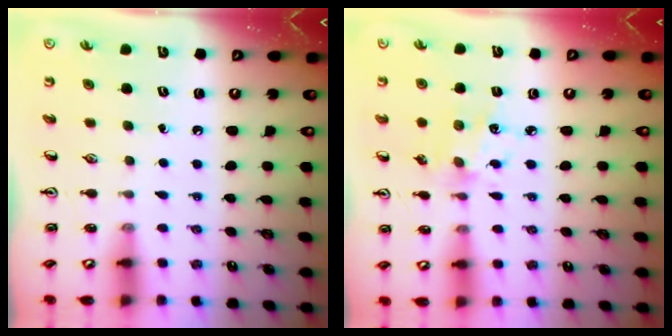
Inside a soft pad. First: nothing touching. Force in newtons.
{"total": 7.2, "press": 7.2, "slide": 0.4}